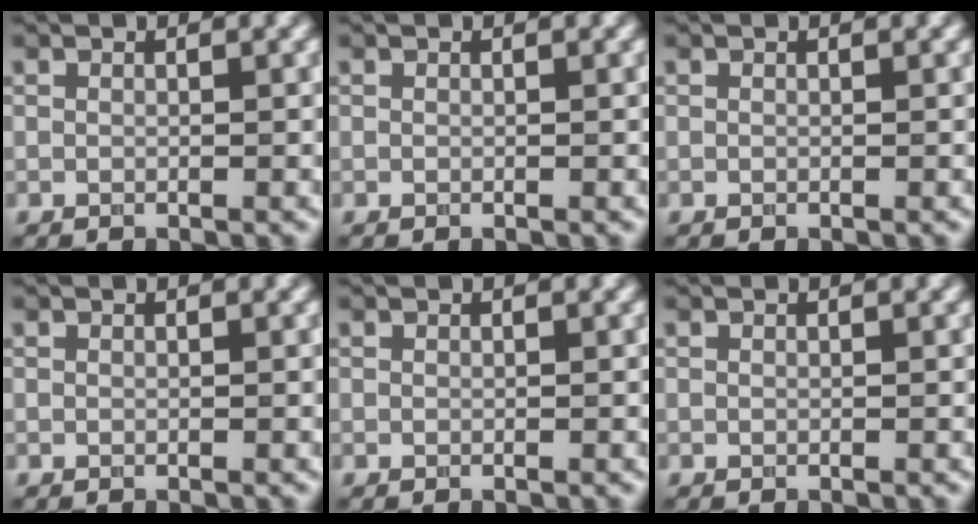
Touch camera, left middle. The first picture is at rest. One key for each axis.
{"total": 0.0}
{"total": 0.0}
{"total": 0.0}
{"total": 0.0}
{"total": 0.0}